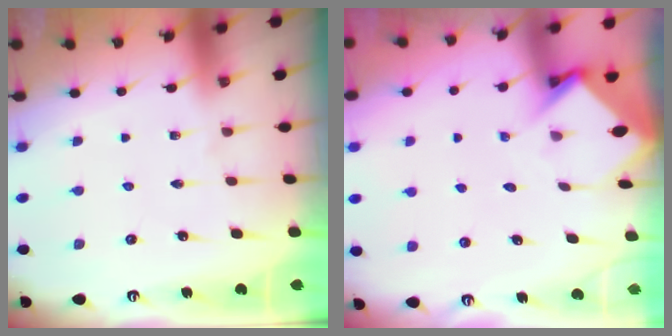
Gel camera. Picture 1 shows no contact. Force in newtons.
{"total": 3.7, "press": 3.7, "slide": 0.3}